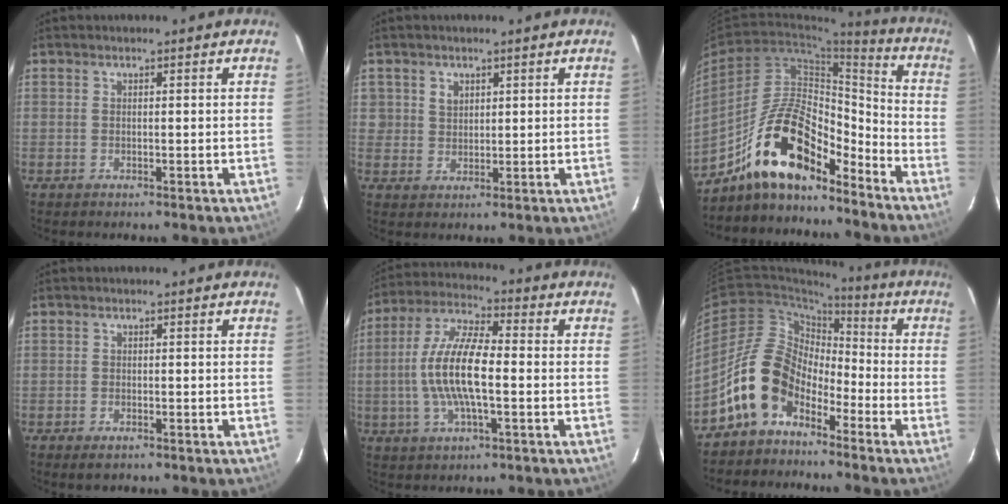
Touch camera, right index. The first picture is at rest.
{"total": 3.0, "force": [1.5, 2.6, 0.3], "torque": [0.007, 0.012, 0.029]}
{"total": 17.1, "force": [-13.0, 5.8, 9.4], "torque": [-0.177, 0.021, -0.228]}
{"total": 1.8, "force": [-1.3, 0.9, 0.9], "torque": [-0.021, -0.003, -0.024]}
{"total": 12.8, "force": [-1.6, 3.8, 12.2], "torque": [-0.247, 0.007, -0.035]}
{"total": 12.4, "force": [-7.1, 8.2, 6.0], "torque": [-0.115, 0.024, -0.131]}